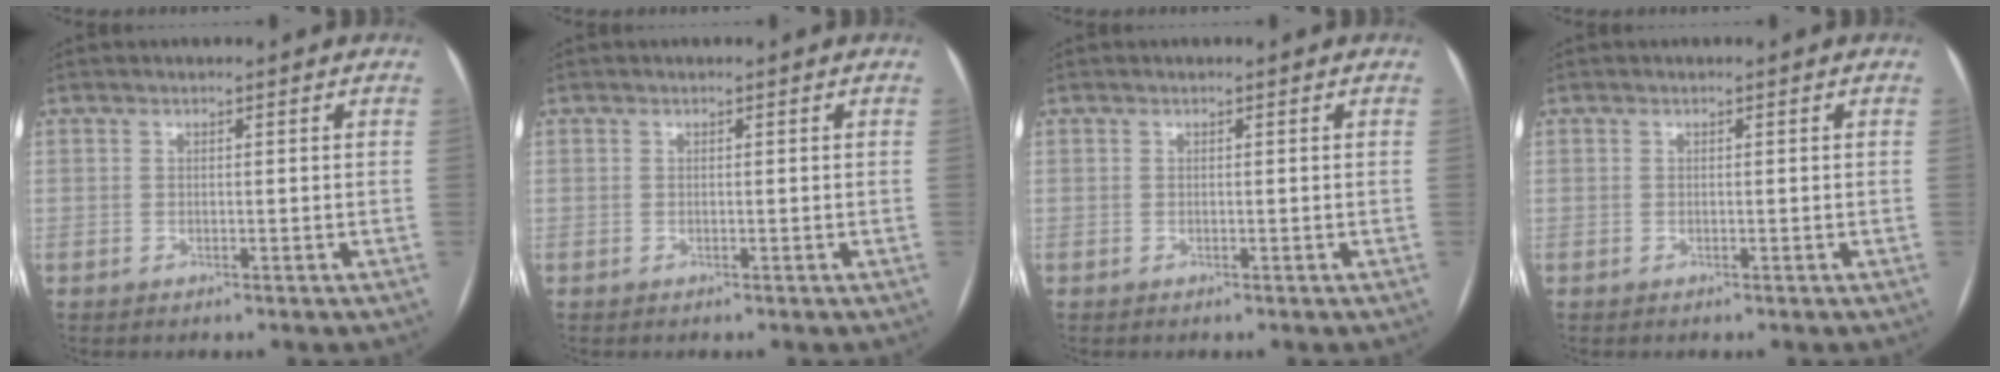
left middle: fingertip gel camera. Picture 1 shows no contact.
{"total": 0.0}
{"total": 0.0}
{"total": 0.0}